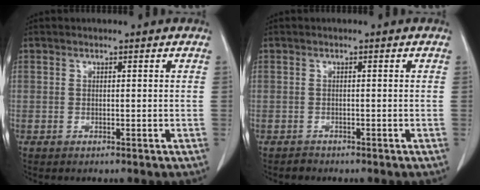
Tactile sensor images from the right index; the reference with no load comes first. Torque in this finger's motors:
{"motor_torque": [-0.07, 0.02, -0.36, -0.08]}